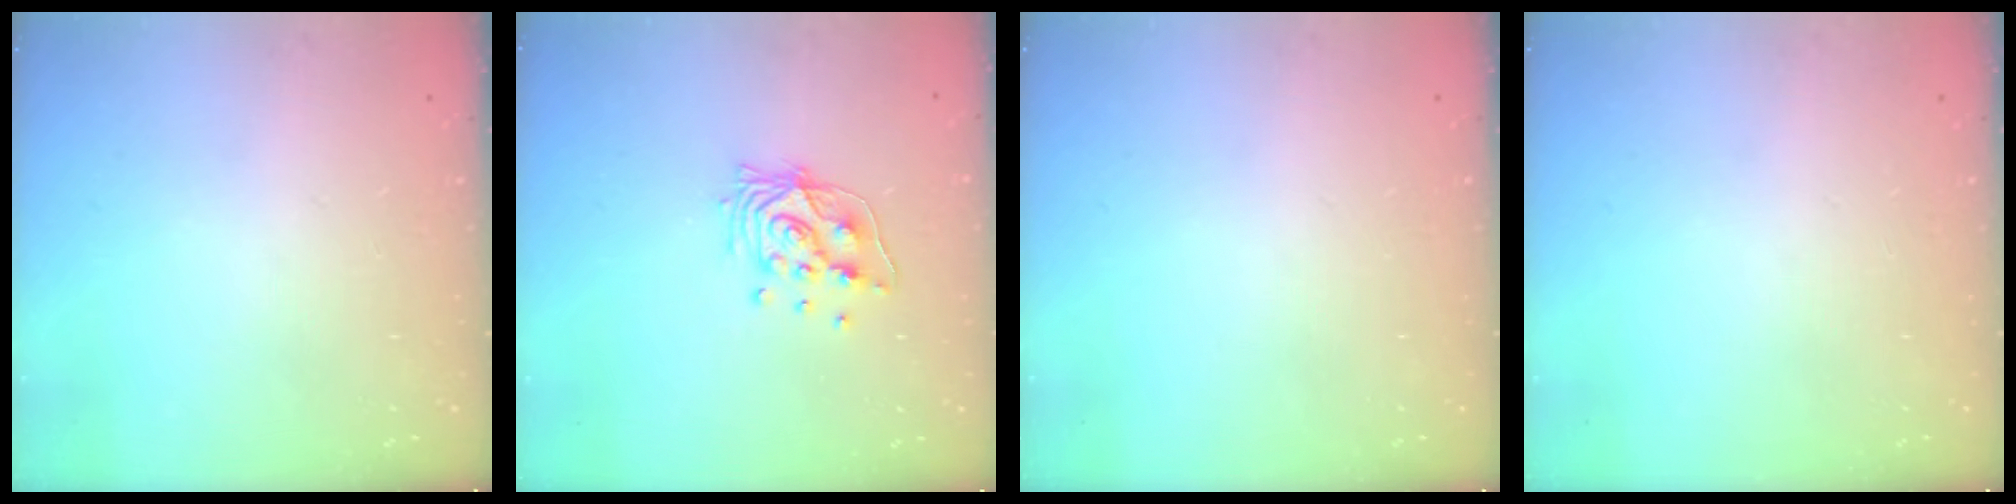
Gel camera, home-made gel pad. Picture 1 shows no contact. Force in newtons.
{"total": 10.7, "press": 10.5, "slide": 1.7}
{"total": 0.0}
{"total": 0.0}